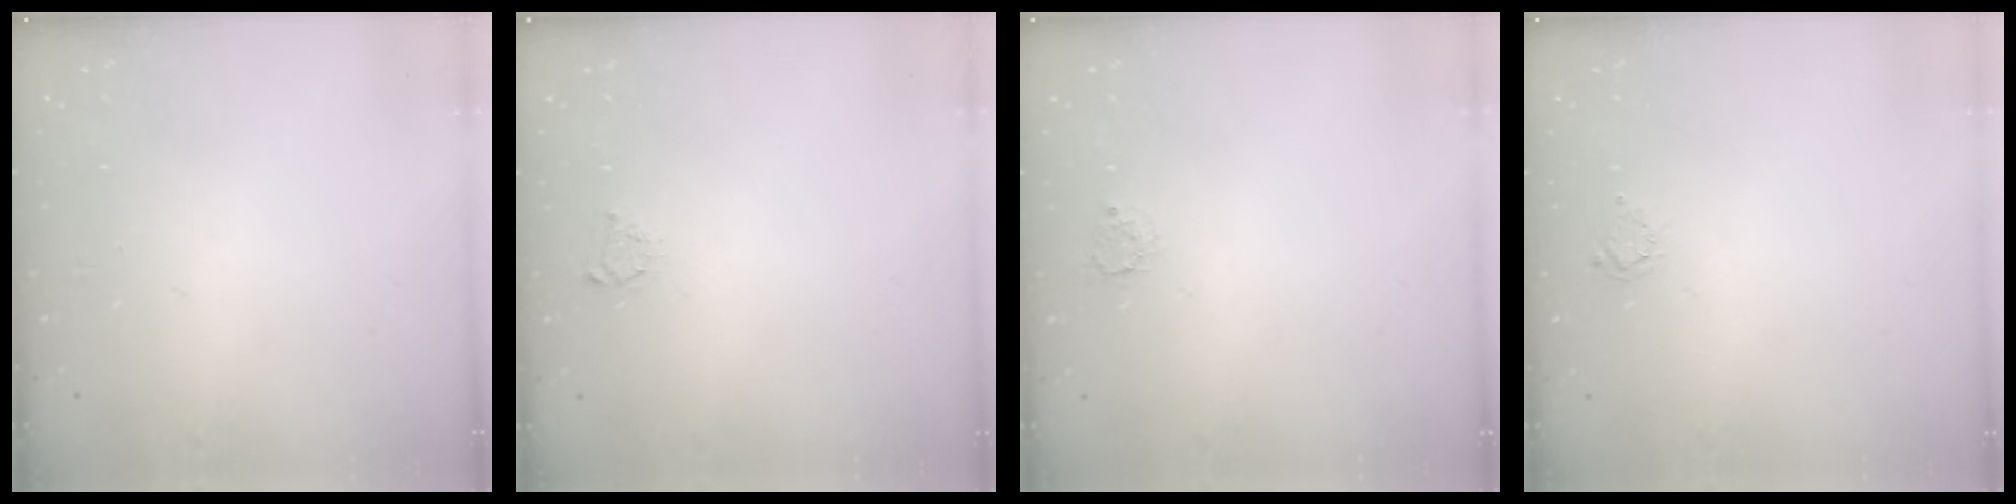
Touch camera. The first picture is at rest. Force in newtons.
{"total": 2.6, "press": 2.5, "slide": 0.4}
{"total": 2.5, "press": 2.5, "slide": 0.3}
{"total": 2.0, "press": 2.0, "slide": 0.3}